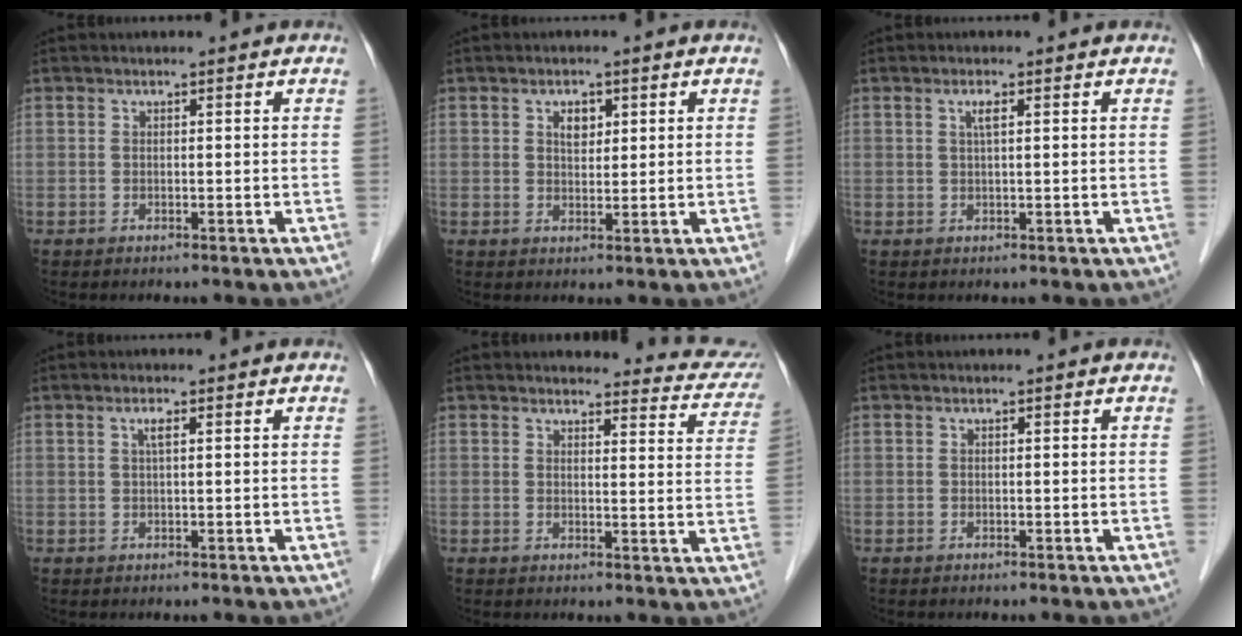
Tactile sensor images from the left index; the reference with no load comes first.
{"total": 2.5, "force": [1.2, 1.5, 1.7], "torque": [-0.029, 0.005, 0.021]}
{"total": 1.6, "force": [0.6, 0.1, 1.4], "torque": [-0.030, 0.003, 0.010]}
{"total": 1.4, "force": [0.5, 0.1, 1.3], "torque": [-0.026, 0.003, 0.007]}
{"total": 10.5, "force": [10.3, 2.1, 1.2], "torque": [0.019, -0.046, 0.083]}
{"total": 0.0}